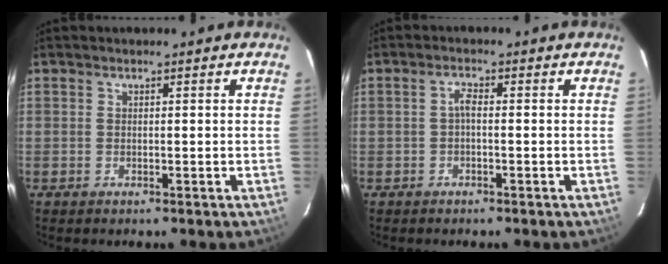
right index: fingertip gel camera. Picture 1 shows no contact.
{"total": 1.5, "force": [-0.4, 0.4, 1.3], "torque": [-0.027, 0.007, -0.009]}